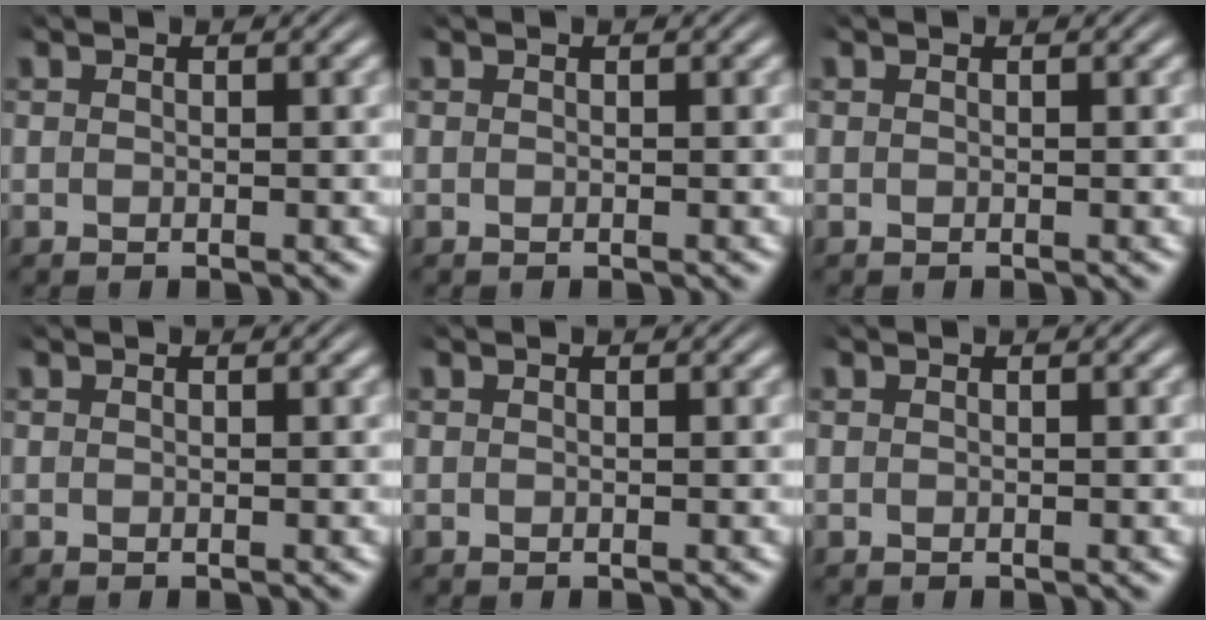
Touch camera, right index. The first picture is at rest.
{"total": 0.0}
{"total": 0.0}
{"total": 0.0}
{"total": 0.0}
{"total": 0.0}